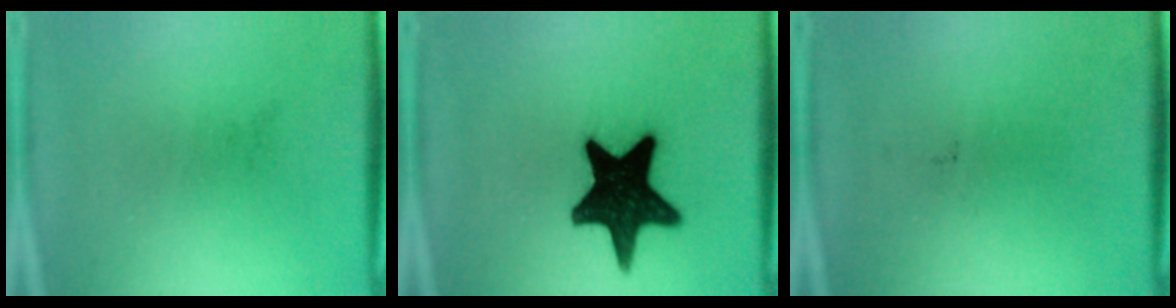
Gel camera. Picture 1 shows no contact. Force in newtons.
{"total": 18.2}
{"total": 0.0}